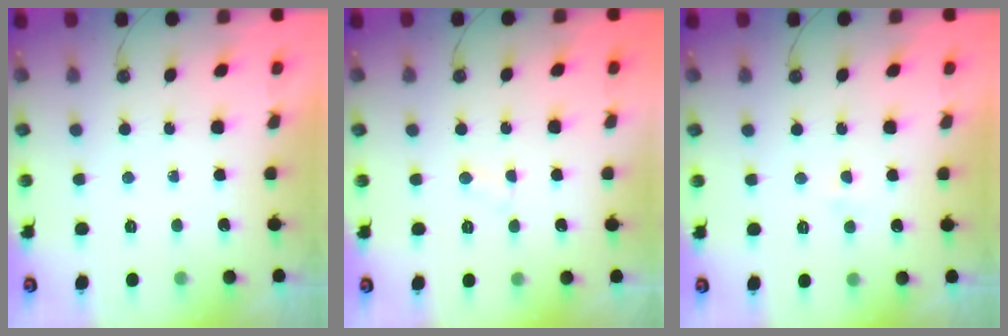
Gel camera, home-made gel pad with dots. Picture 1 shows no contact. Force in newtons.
{"total": 2.3, "press": 2.3, "slide": 0.2}
{"total": 2.4, "press": 2.3, "slide": 0.6}